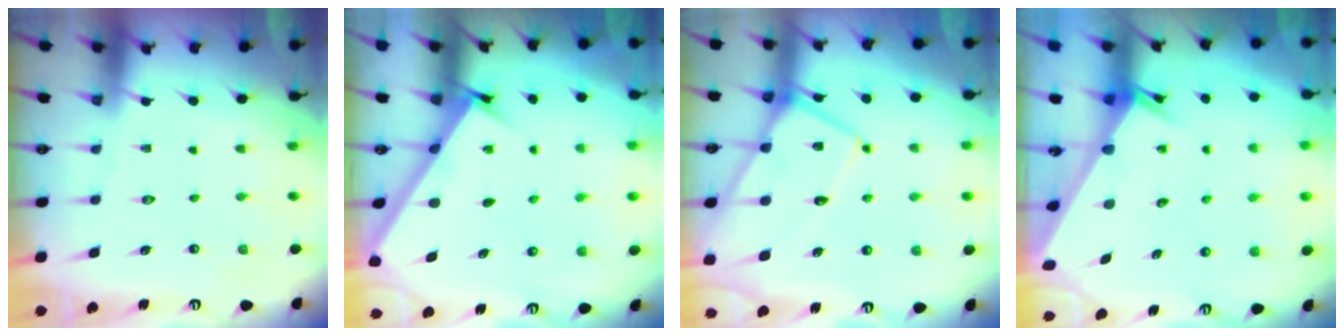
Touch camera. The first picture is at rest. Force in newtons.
{"total": 3.0, "press": 3.0, "slide": 0.2}
{"total": 12.9, "press": 12.8, "slide": 1.3}
{"total": 1.9, "press": 1.9, "slide": 0.2}